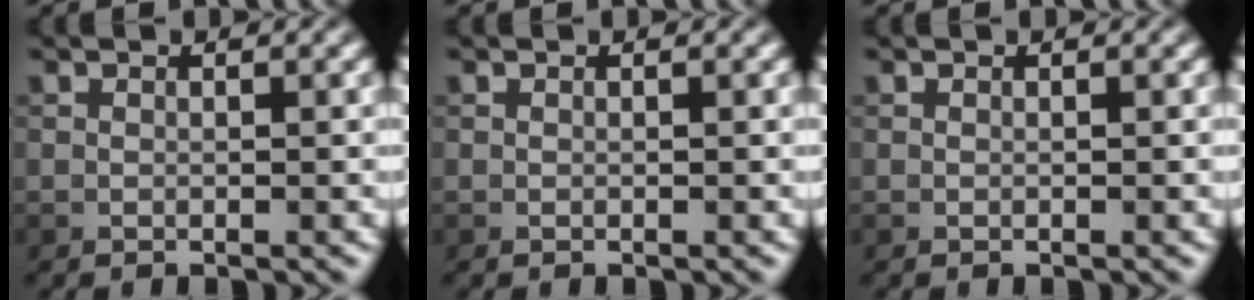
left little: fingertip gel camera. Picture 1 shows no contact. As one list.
[{"total": 0.0}, {"total": 0.0}]